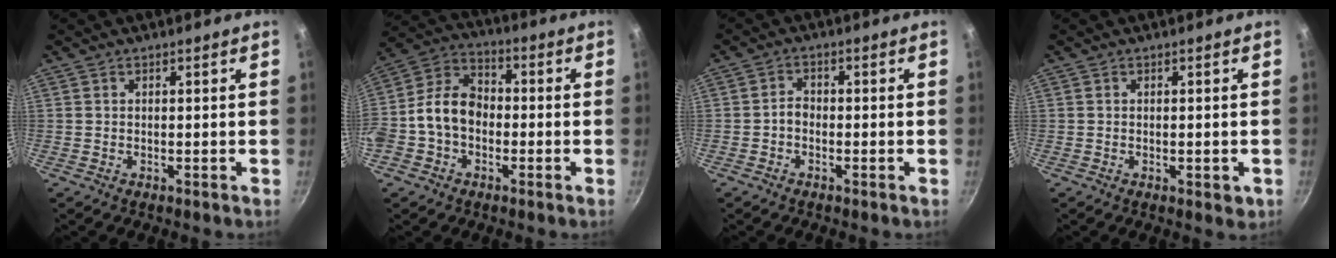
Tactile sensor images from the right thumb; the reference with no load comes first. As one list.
[{"total": 11.7, "force": [-2.1, 8.7, 7.5], "torque": [-0.110, 0.043, -0.057]}, {"total": 2.2, "force": [-0.9, 1.6, 1.3], "torque": [-0.018, 0.017, -0.020]}, {"total": 2.4, "force": [-0.6, 1.0, 2.1], "torque": [-0.028, -0.004, -0.008]}]